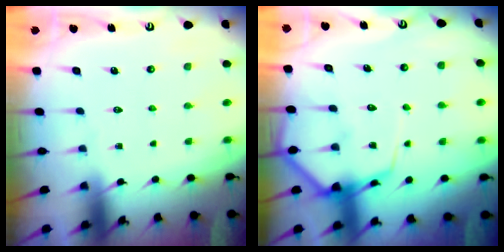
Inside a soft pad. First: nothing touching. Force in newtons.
{"total": 8.8, "press": 8.7, "slide": 1.0}